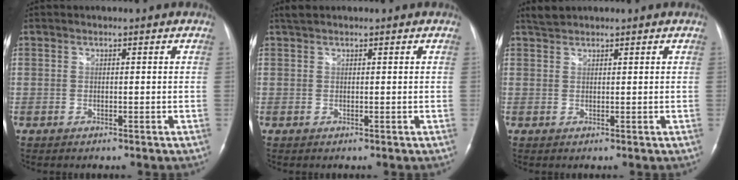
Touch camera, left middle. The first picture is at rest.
{"total": 1.2, "force": [1.1, 0.3, 0.5], "torque": [-0.013, 0.013, 0.023]}
{"total": 1.5, "force": [1.5, 0.2, 0.1], "torque": [-0.008, 0.007, 0.033]}